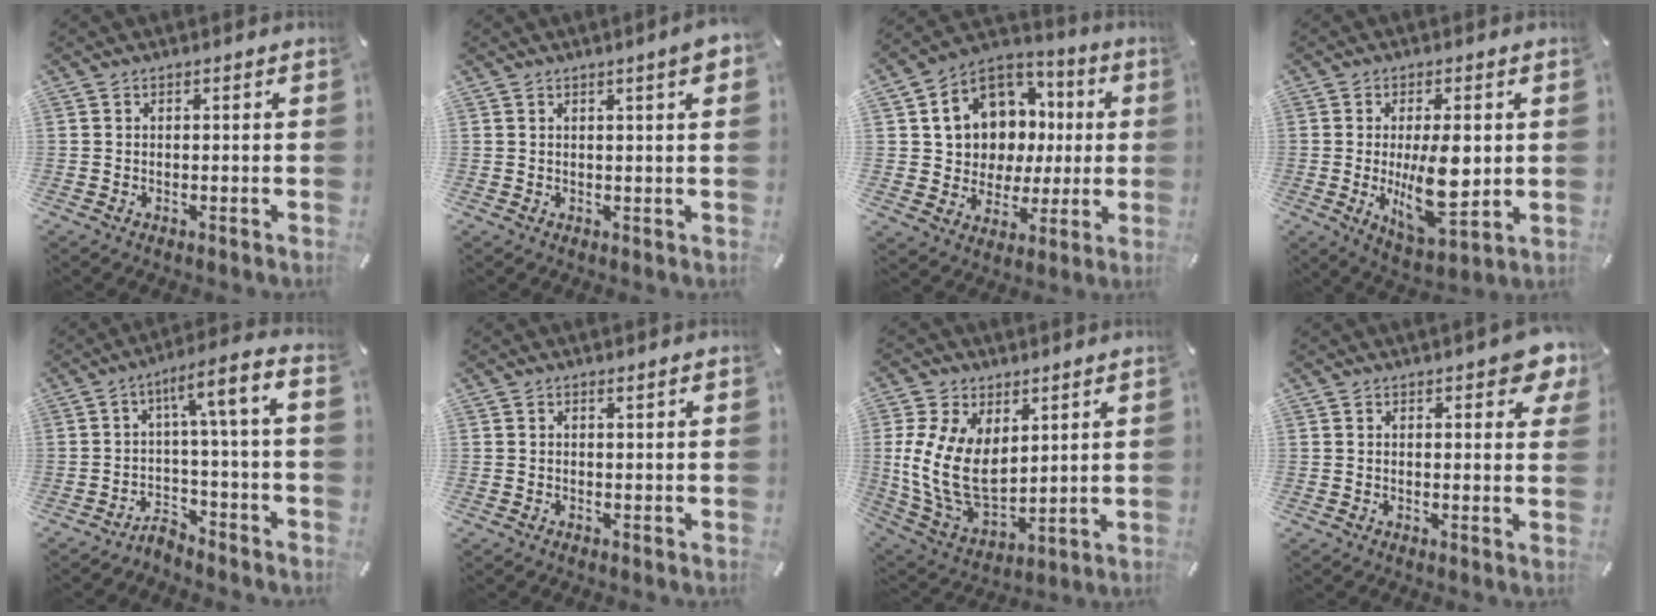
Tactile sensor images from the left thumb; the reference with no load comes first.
{"total": 4.0, "force": [1.6, 0.6, 3.6], "torque": [-0.061, -0.001, 0.026]}
{"total": 11.9, "force": [2.8, 10.9, 3.7], "torque": [-0.070, -0.028, 0.068]}
{"total": 13.4, "force": [0.2, 5.7, 12.1], "torque": [-0.205, -0.031, 0.001]}
{"total": 7.0, "force": [-2.9, 0.6, 6.3], "torque": [-0.115, 0.009, -0.060]}
{"total": 0.6, "force": [0.4, 0.0, 0.4], "torque": [-0.008, -0.001, 0.007]}
{"total": 14.4, "force": [2.5, 10.0, 10.1], "torque": [-0.232, -0.022, 0.051]}
{"total": 5.5, "force": [3.5, 2.1, 3.6], "torque": [-0.040, -0.020, 0.057]}